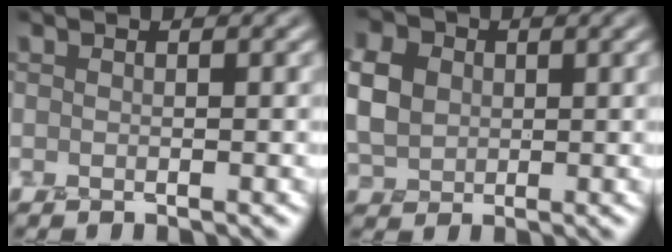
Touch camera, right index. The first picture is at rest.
{"total": 4.1, "force": [1.1, 3.6, 1.7], "torque": [-0.059, 0.018, 0.019]}